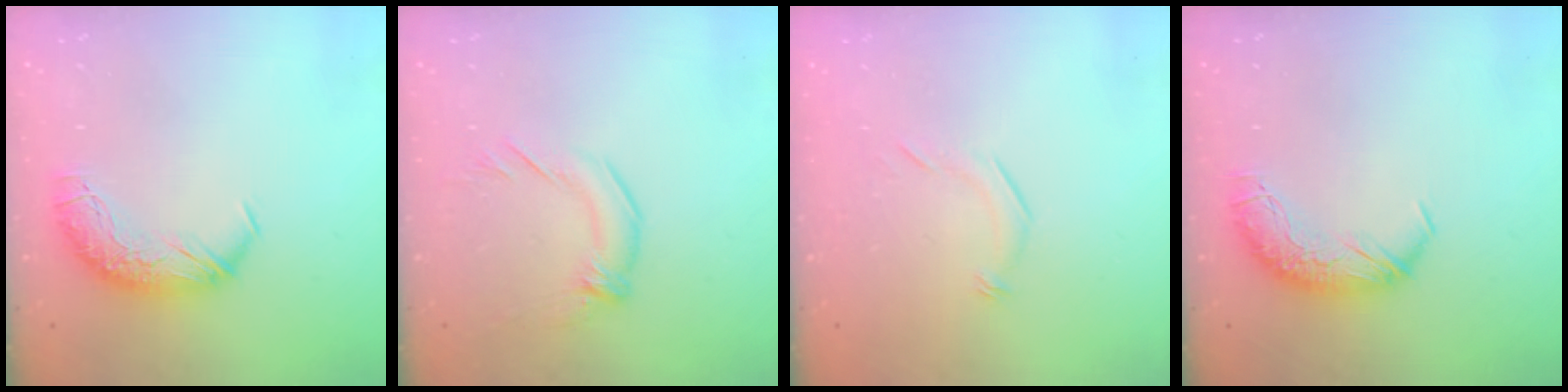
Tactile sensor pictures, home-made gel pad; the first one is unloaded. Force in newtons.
{"total": 1.4, "press": 0.2, "slide": 1.4}
{"total": 6.1, "press": 6.1, "slide": 0.9}
{"total": 0.0}